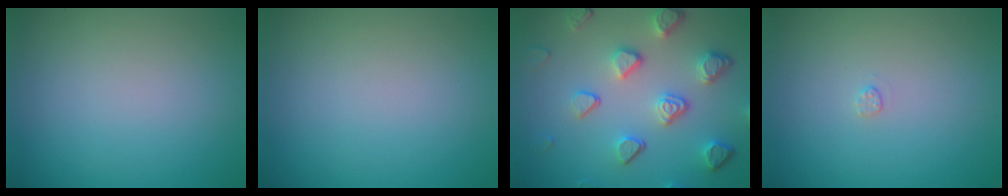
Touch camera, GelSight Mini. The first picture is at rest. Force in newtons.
{"total": 0.0}
{"total": 5.2, "press": 4.0, "slide": 3.3}
{"total": 0.5, "press": 0.5, "slide": 0.2}